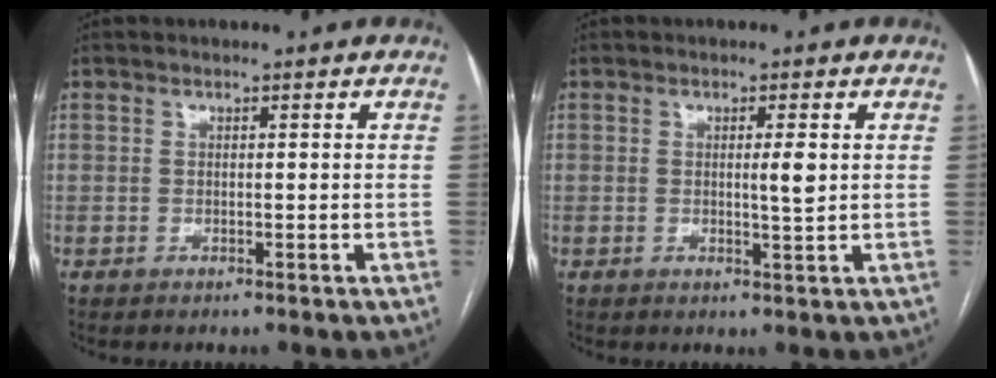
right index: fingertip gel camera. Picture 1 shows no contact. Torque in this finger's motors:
{"motor_torque": [-0.01, 0.09, 0.19, 0.01]}